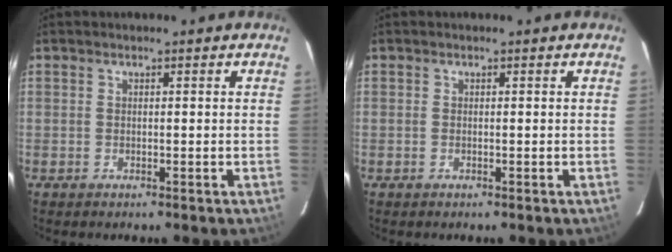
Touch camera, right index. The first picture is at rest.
{"total": 0.0}